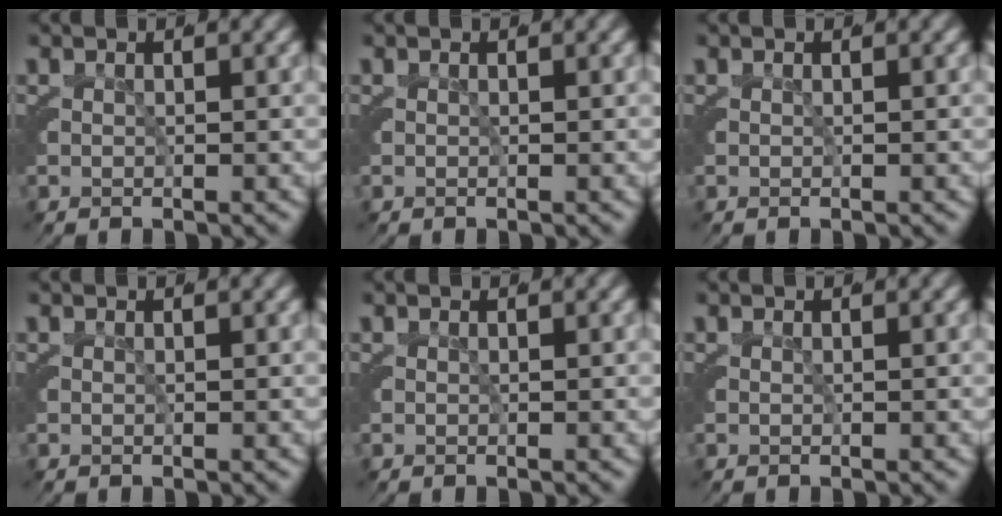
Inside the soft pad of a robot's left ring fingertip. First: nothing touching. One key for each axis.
{"total": 0.0}
{"total": 0.0}
{"total": 0.0}
{"total": 0.0}
{"total": 0.0}